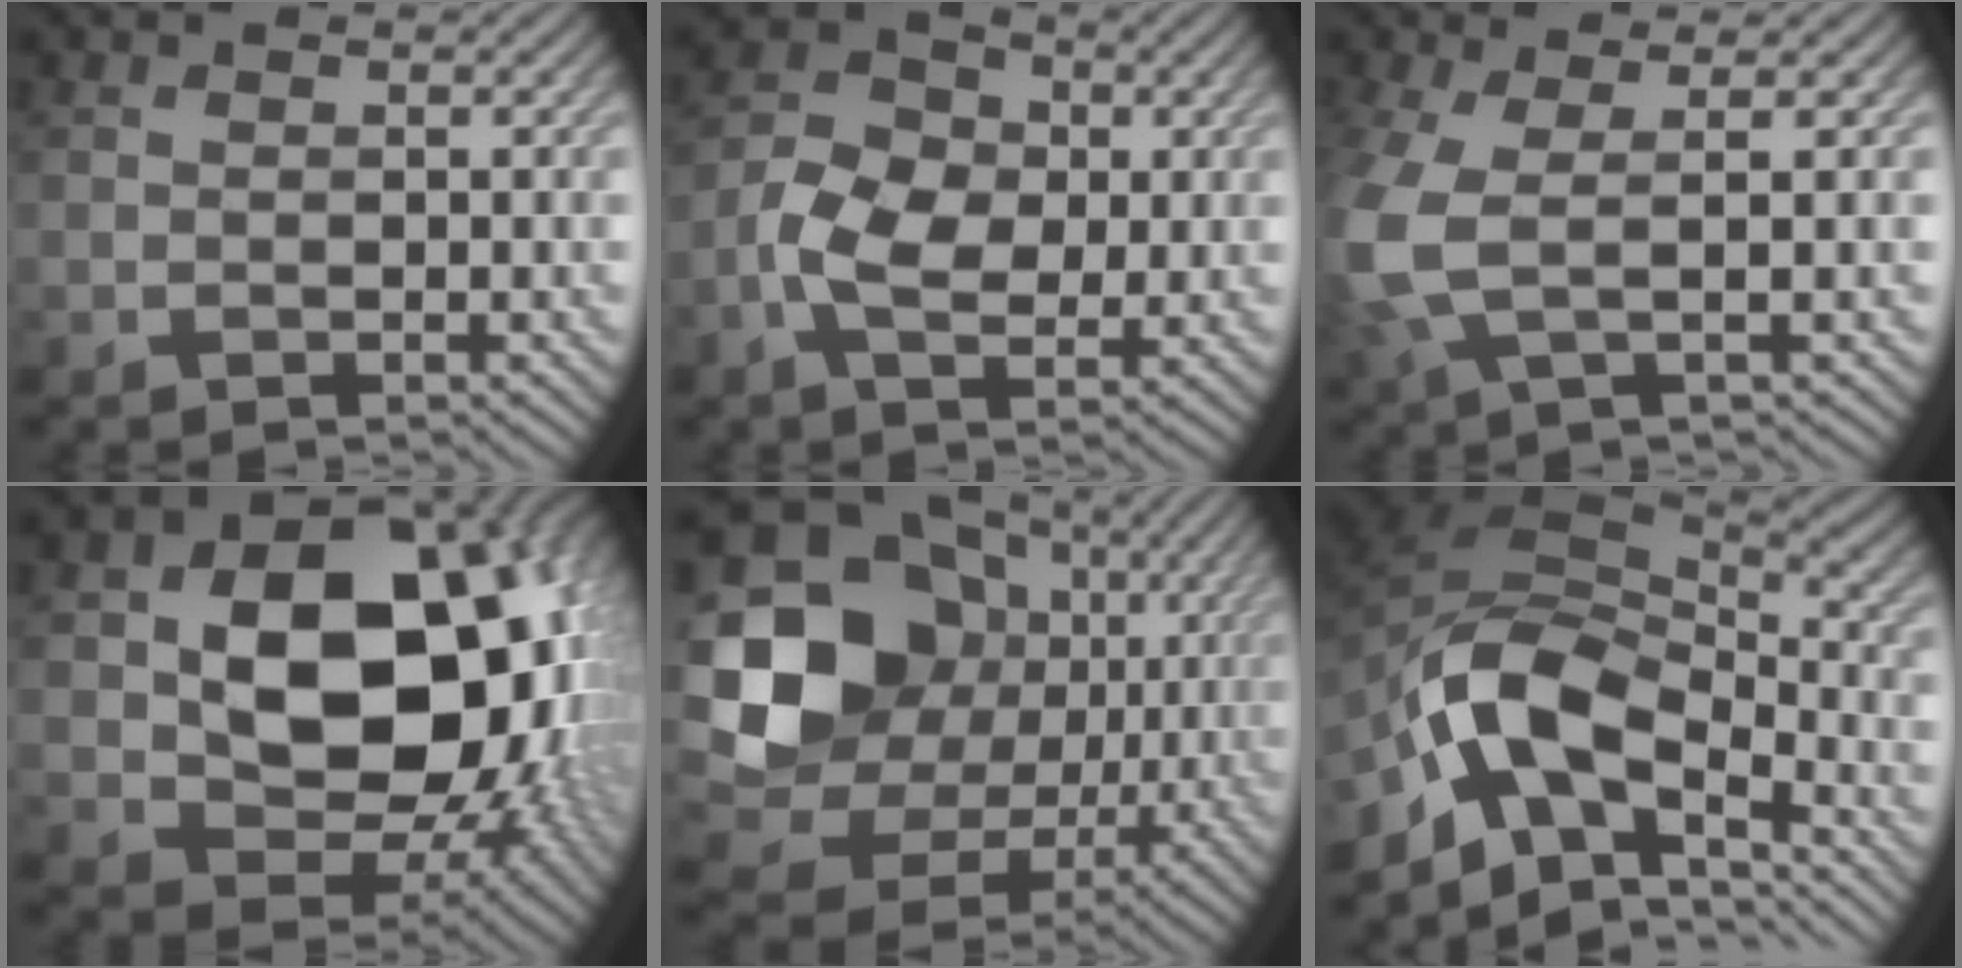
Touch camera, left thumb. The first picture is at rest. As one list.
[{"total": 6.8, "force": [-1.2, 4.6, 4.9], "torque": [-0.104, 0.009, -0.030]}, {"total": 6.4, "force": [0.2, 2.1, 6.1], "torque": [-0.147, 0.000, -0.003]}, {"total": 18.9, "force": [1.1, 13.8, 12.8], "torque": [-0.180, -0.032, 0.043]}, {"total": 20.2, "force": [2.0, 17.3, 10.3], "torque": [-0.234, -0.015, 0.052]}, {"total": 12.0, "force": [-5.6, 6.5, 8.4], "torque": [-0.169, -0.016, -0.118]}]